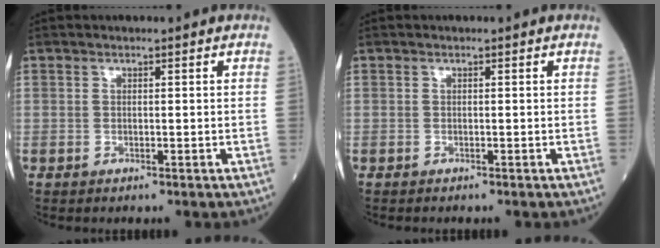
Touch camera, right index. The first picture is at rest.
{"total": 0.0}